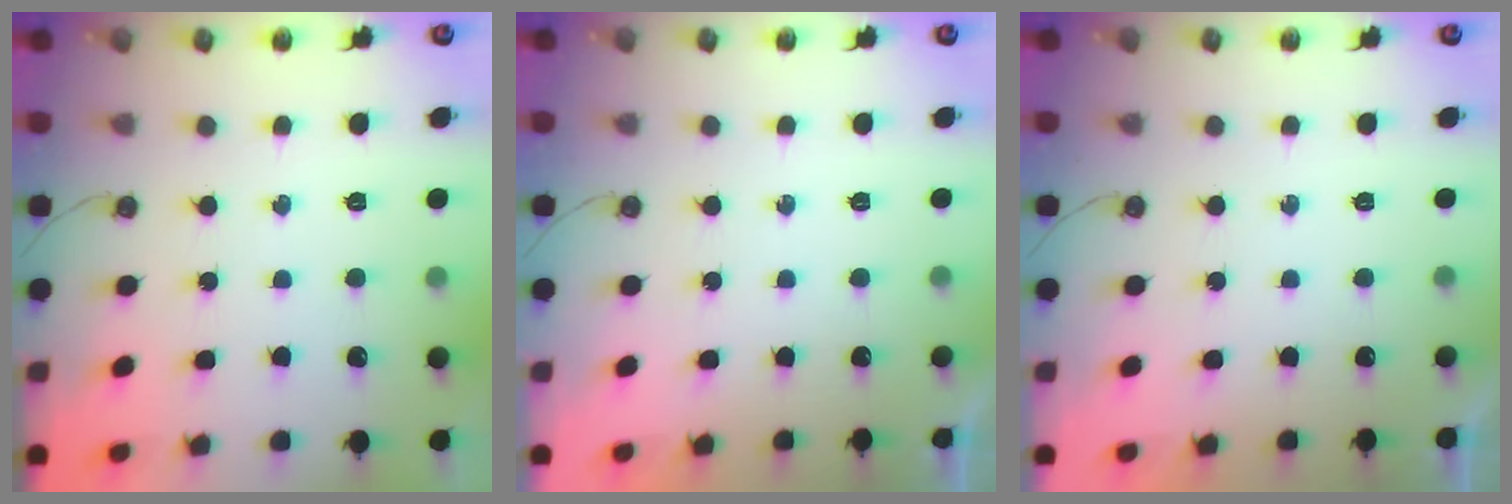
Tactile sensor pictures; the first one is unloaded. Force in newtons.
{"total": 0.0}
{"total": 0.0}